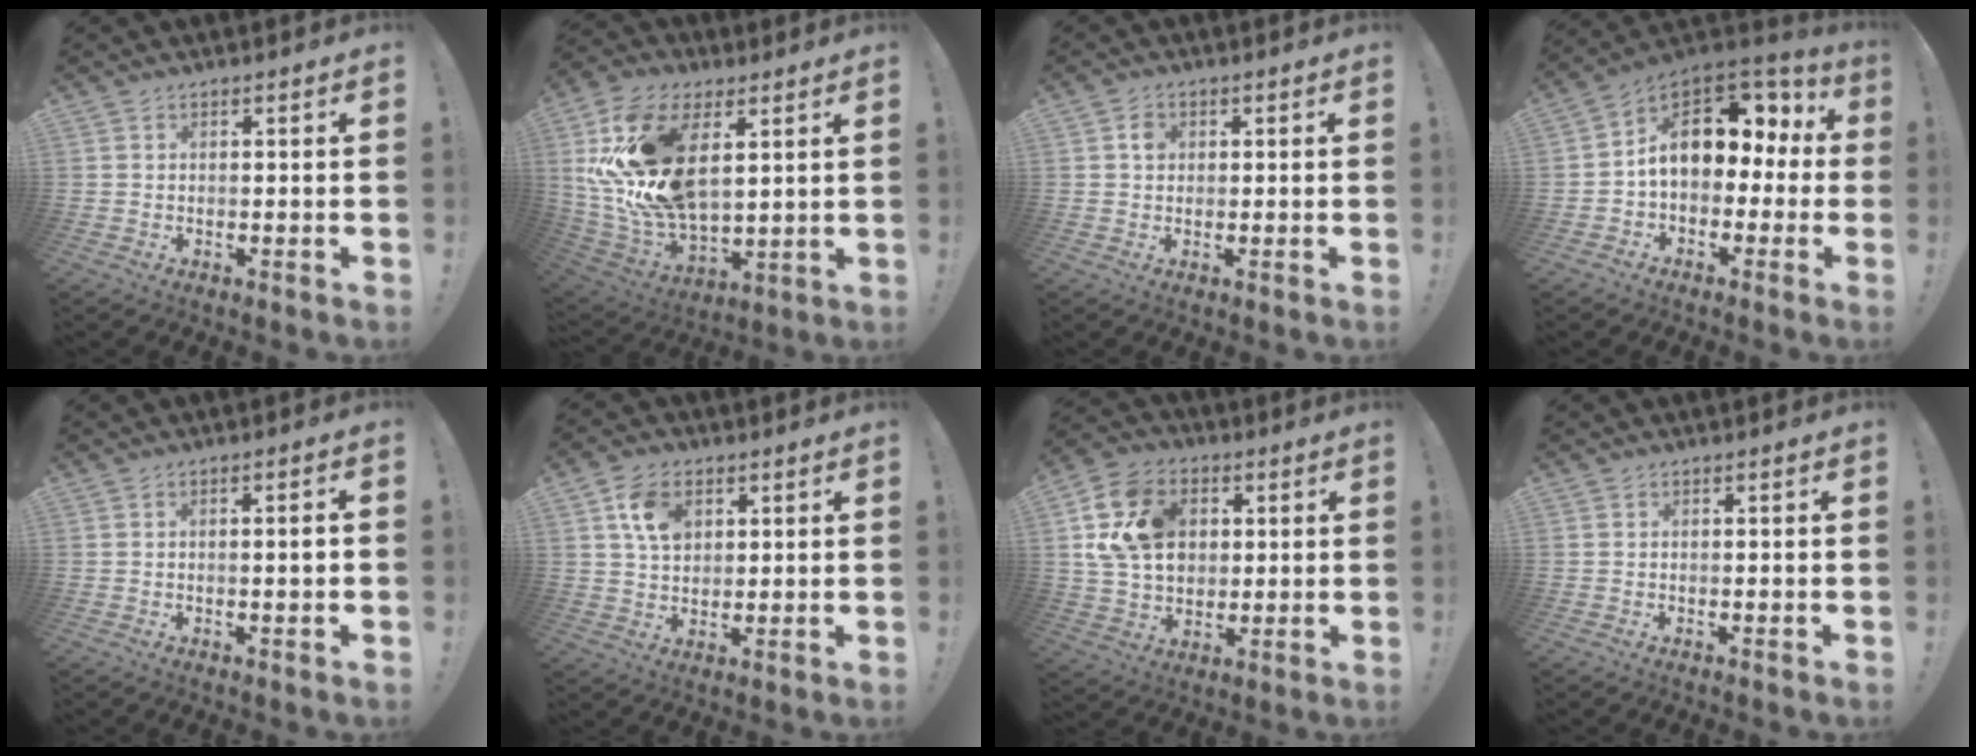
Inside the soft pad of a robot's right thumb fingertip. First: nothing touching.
{"total": 23.6, "force": [7.4, 14.5, 17.1], "torque": [-0.337, -0.029, 0.143]}
{"total": 2.4, "force": [0.5, 2.1, 1.1], "torque": [-0.004, -0.001, 0.004]}
{"total": 13.1, "force": [4.1, 9.3, 8.2], "torque": [-0.100, -0.026, 0.076]}
{"total": 2.6, "force": [0.1, 0.0, 2.6], "torque": [-0.038, -0.003, -0.001]}
{"total": 9.1, "force": [3.8, 6.6, 5.0], "torque": [-0.070, -0.004, 0.073]}
{"total": 18.2, "force": [4.4, 14.0, 10.7], "torque": [-0.173, -0.012, 0.087]}
{"total": 0.0}